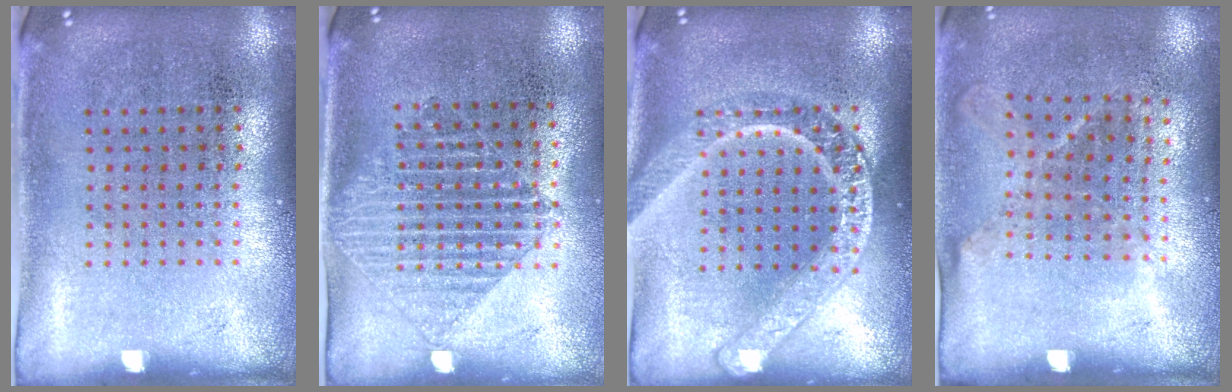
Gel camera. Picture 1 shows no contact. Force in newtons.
{"total": 1.3, "press": 1.1, "slide": 0.6}
{"total": 3.3, "press": 3.3, "slide": 0.4}
{"total": 1.2, "press": 0.9, "slide": 0.9}